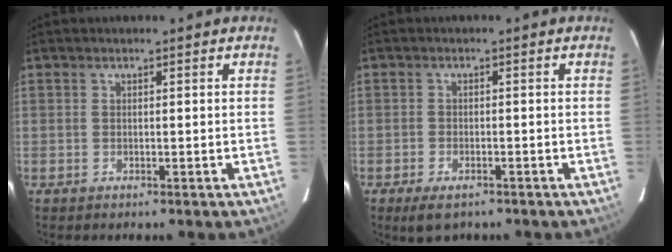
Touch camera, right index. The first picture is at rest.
{"total": 4.6, "force": [-3.2, 2.1, 2.4], "torque": [-0.056, -0.016, -0.053]}